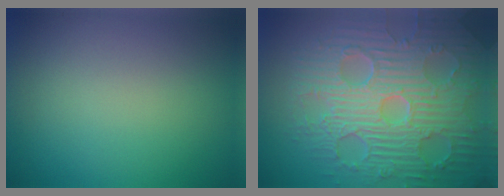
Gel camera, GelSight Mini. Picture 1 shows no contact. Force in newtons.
{"total": 10.7, "press": 7.2, "slide": 7.9}